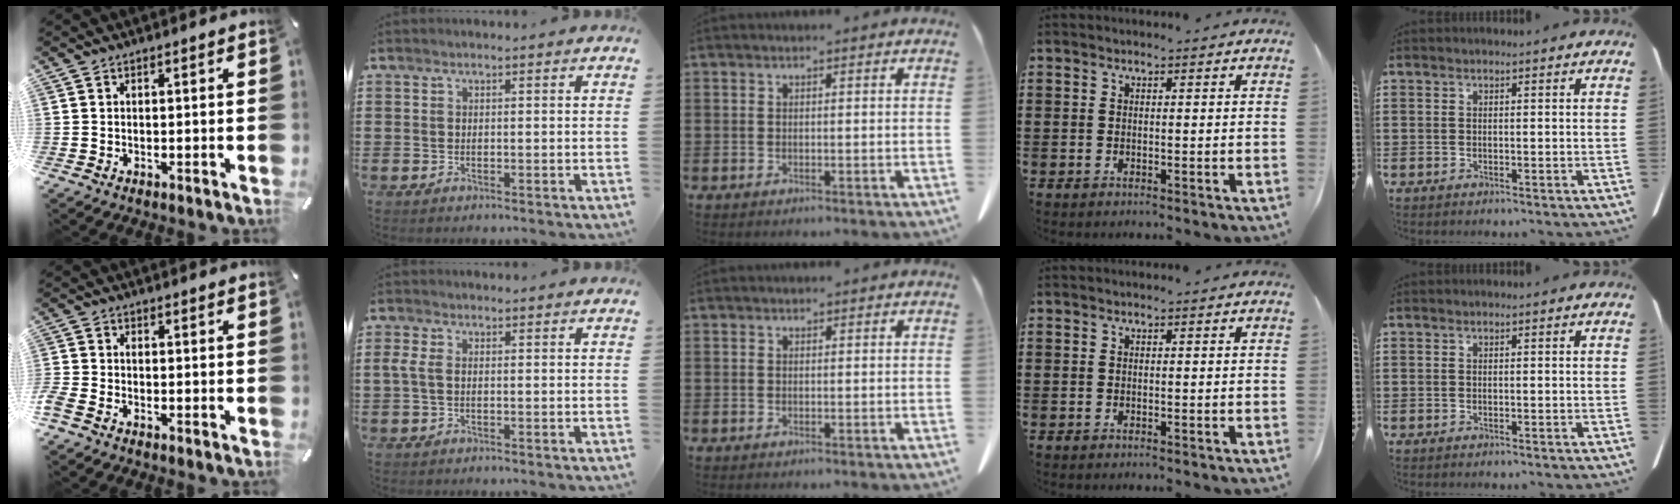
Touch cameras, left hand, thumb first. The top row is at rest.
{"thumb": {"total": 1.8, "force": [-1.5, 0.6, 0.8], "torque": [-0.020, 0.003, -0.030]}, "index": {"total": 2.6, "force": [-0.2, 1.4, 2.2], "torque": [-0.066, -0.004, -0.011]}}